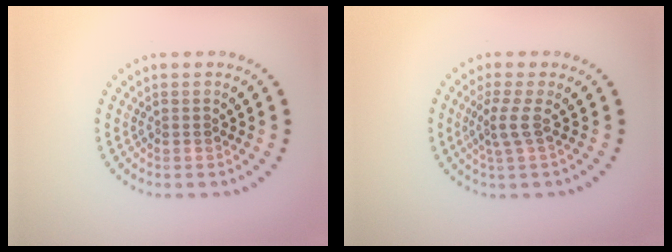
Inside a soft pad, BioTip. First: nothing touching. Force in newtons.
{"total": 2.1, "press": 1.4, "slide": 1.6}